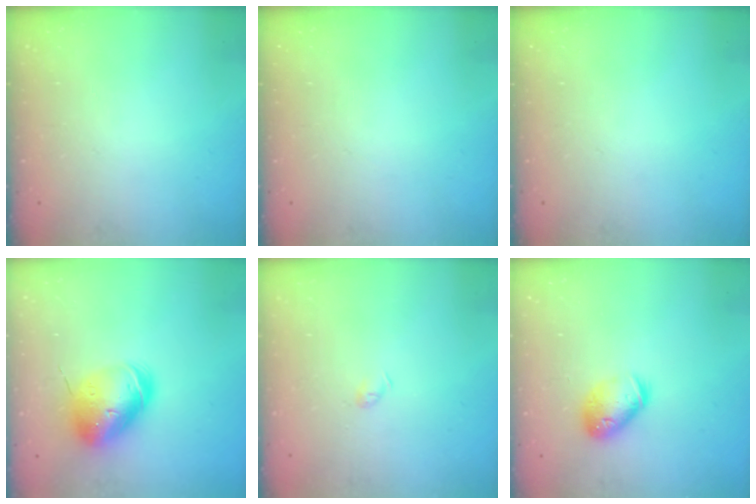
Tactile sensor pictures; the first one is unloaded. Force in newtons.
{"total": 0.0}
{"total": 0.0}
{"total": 13.6, "press": 13.5, "slide": 2.0}
{"total": 2.6, "press": 2.5, "slide": 0.4}
{"total": 10.5, "press": 10.4, "slide": 1.5}